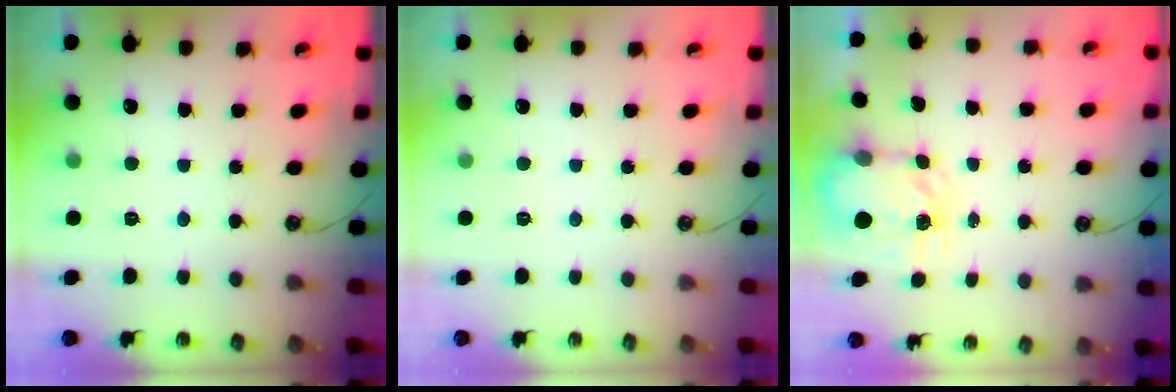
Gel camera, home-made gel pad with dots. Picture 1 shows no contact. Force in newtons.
{"total": 0.0}
{"total": 3.9, "press": 3.8, "slide": 0.6}